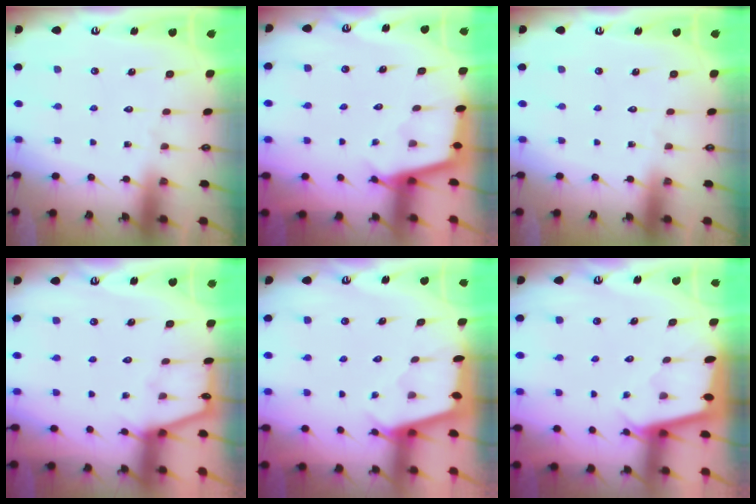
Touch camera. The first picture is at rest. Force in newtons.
{"total": 2.3, "press": 2.3, "slide": 0.1}
{"total": 0.0}
{"total": 4.7, "press": 4.6, "slide": 0.4}
{"total": 2.6, "press": 2.5, "slide": 0.3}
{"total": 1.9, "press": 1.9, "slide": 0.1}